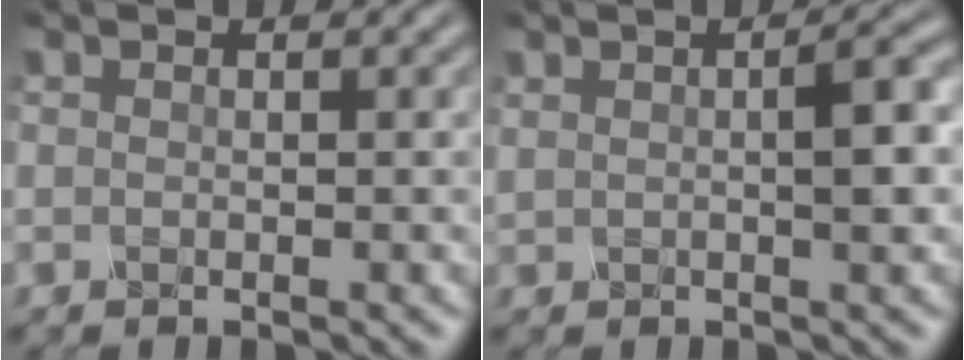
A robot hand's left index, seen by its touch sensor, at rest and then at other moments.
{"total": 3.1, "force": [0.5, 0.7, 2.9], "torque": [-0.052, 0.011, 0.010]}